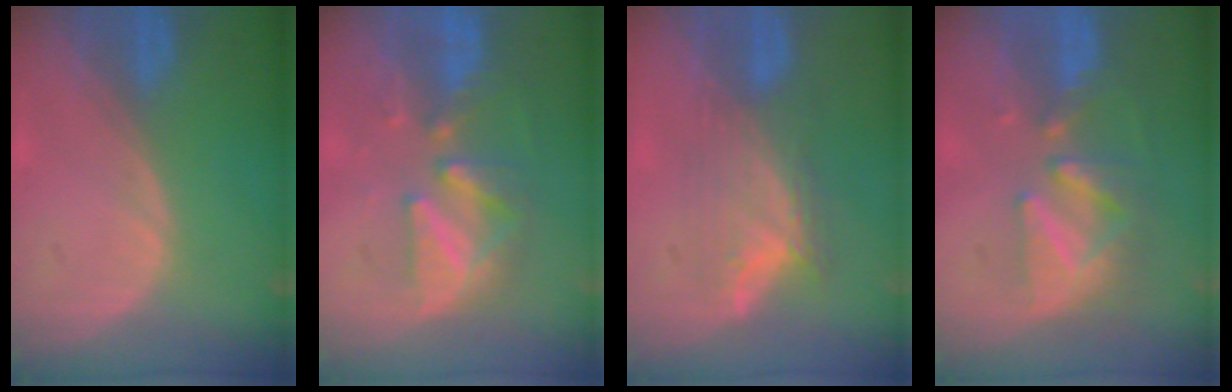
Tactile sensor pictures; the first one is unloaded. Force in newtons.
{"total": 8.1, "press": 7.9, "slide": 2.0}
{"total": 7.4, "press": 6.6, "slide": 3.4}
{"total": 8.5, "press": 7.8, "slide": 3.4}